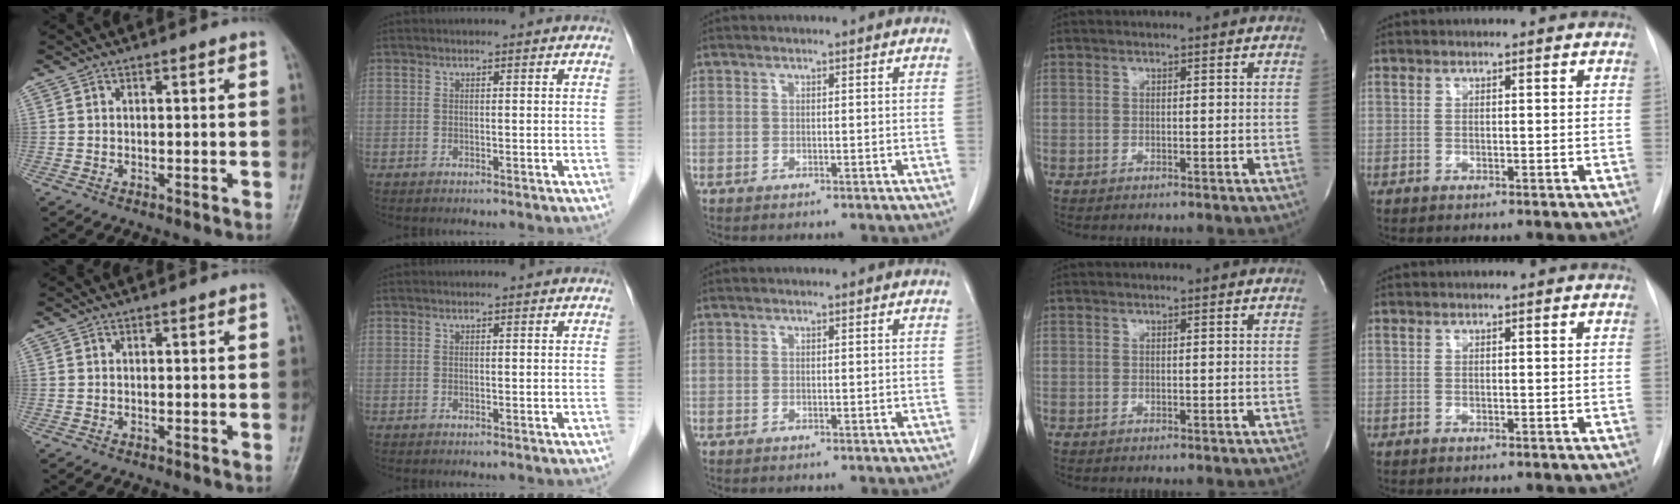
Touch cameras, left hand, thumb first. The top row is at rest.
{}